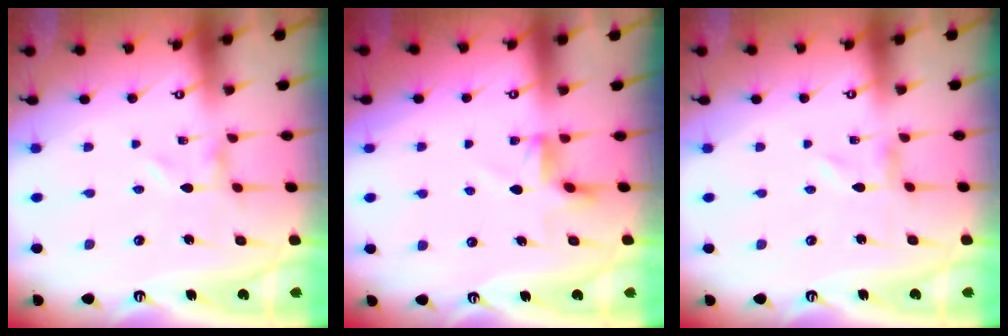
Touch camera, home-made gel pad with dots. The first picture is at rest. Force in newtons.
{"total": 3.7, "press": 3.4, "slide": 1.5}
{"total": 0.0}